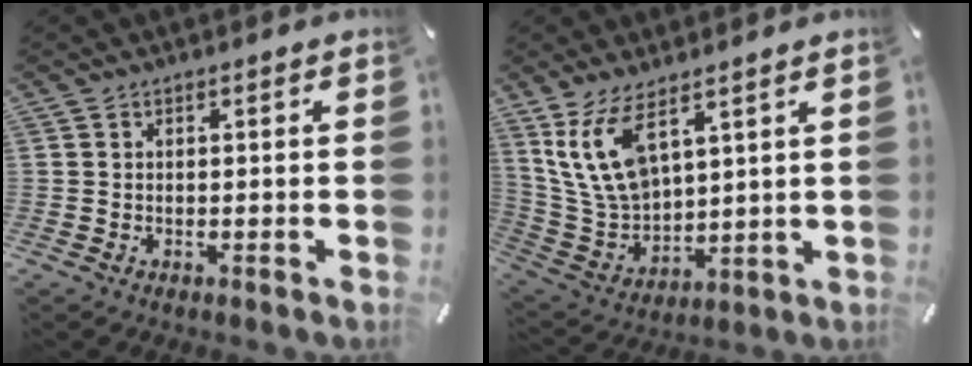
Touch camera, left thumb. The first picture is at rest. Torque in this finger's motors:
{"motor_torque": [1.04, 1.03, 1.38, -1.39, 0.38]}